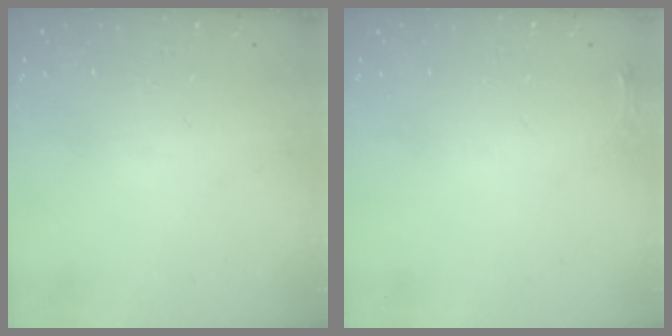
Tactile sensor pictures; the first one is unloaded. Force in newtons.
{"total": 3.6, "press": 3.6, "slide": 0.5}